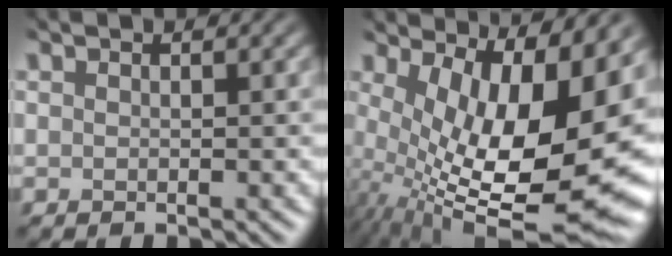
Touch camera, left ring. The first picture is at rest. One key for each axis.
{"total": 16.4, "fx": 1.5, "fy": 6.4, "fz": 15.1, "tx": -0.233, "ty": -0.002, "tz": 0.046}